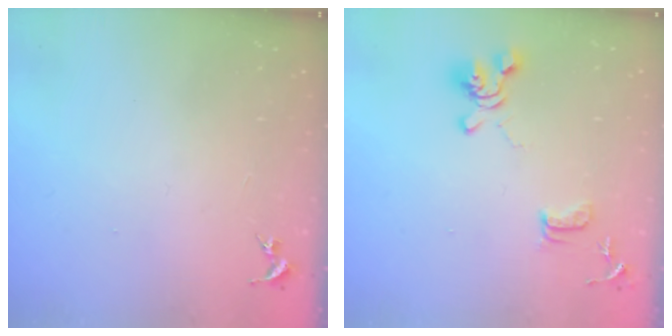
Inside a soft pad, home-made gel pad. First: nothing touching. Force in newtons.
{"total": 13.0, "press": 12.9, "slide": 1.6}